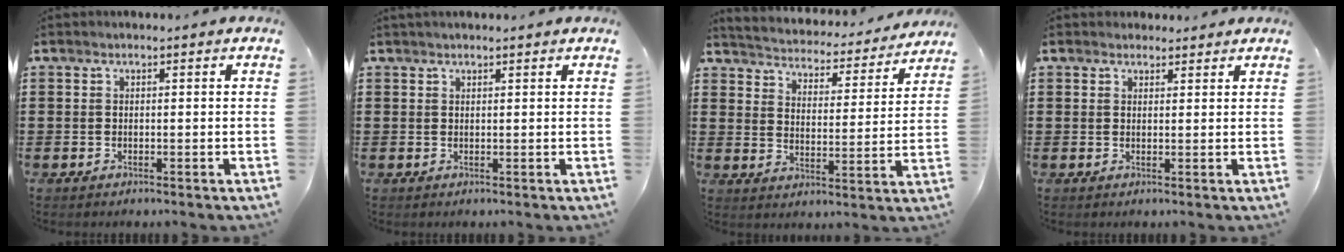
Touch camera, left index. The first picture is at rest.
{"total": 0.8, "force": [0.8, 0.1, 0.2], "torque": [-0.005, 0.001, 0.014]}
{"total": 3.4, "force": [3.4, 0.0, -0.3], "torque": [-0.021, -0.036, 0.048]}
{"total": 1.7, "force": [1.6, 0.7, 0.0], "torque": [-0.004, 0.006, 0.031]}